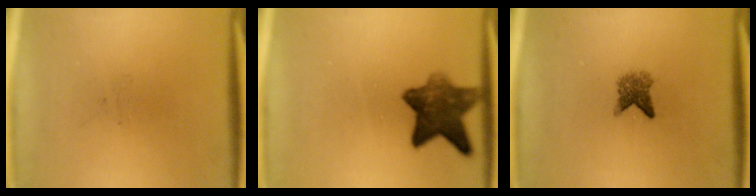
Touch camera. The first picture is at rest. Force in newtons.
{"total": 8.5}
{"total": 2.7}